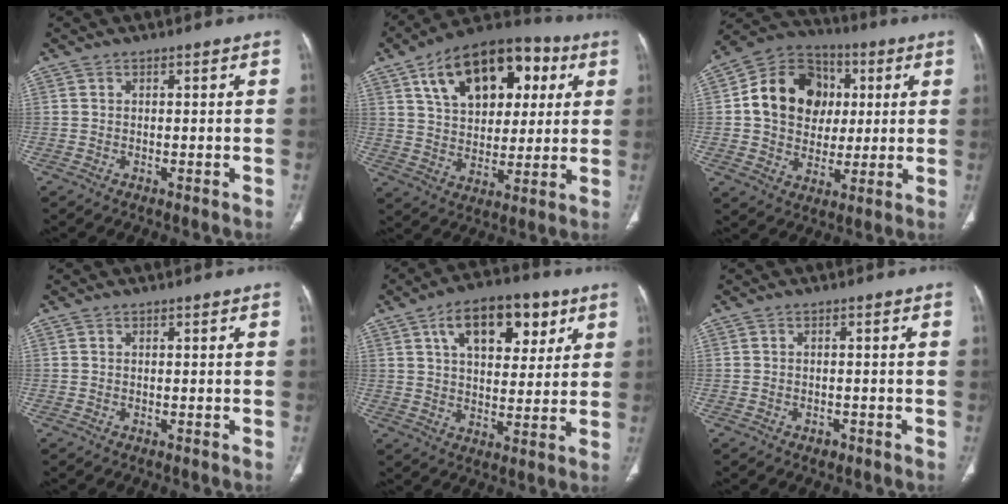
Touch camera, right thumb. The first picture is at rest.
{"total": 21.7, "force": [8.1, 13.3, 15.2], "torque": [-0.198, 0.001, 0.128]}
{"total": 16.8, "force": [2.7, 14.0, 8.9], "torque": [-0.117, 0.015, 0.044]}
{"total": 0.0}
{"total": 15.4, "force": [6.9, 8.3, 11.0], "torque": [-0.128, -0.011, 0.110]}
{"total": 1.4, "force": [-0.8, 1.0, 0.6], "torque": [-0.009, 0.004, -0.010]}